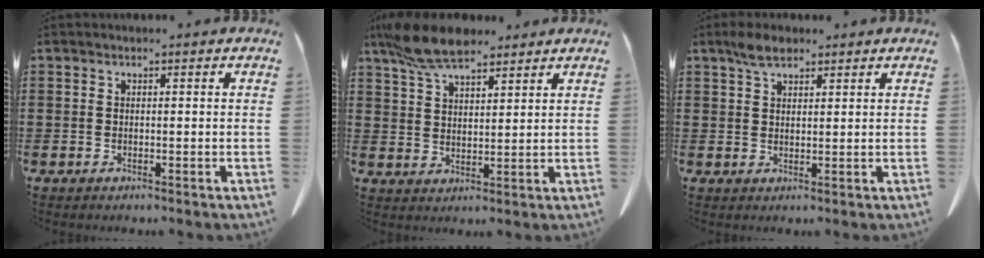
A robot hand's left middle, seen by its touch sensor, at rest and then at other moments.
{"total": 8.6, "force": [6.8, 2.7, 4.6], "torque": [-0.109, -0.010, 0.130]}
{"total": 3.5, "force": [2.5, 1.3, 2.0], "torque": [-0.045, 0.003, 0.047]}